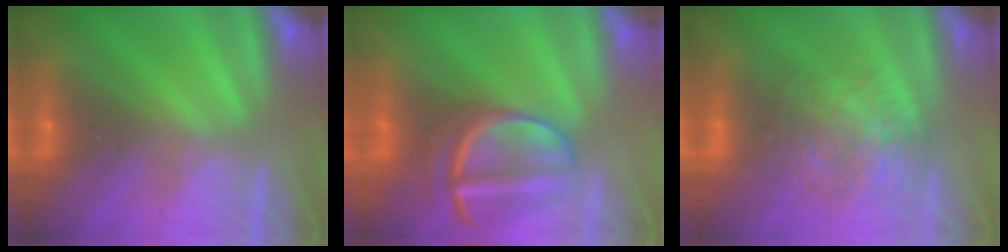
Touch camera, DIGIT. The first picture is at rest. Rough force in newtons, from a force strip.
{"total": 3.7}
{"total": 3.6}